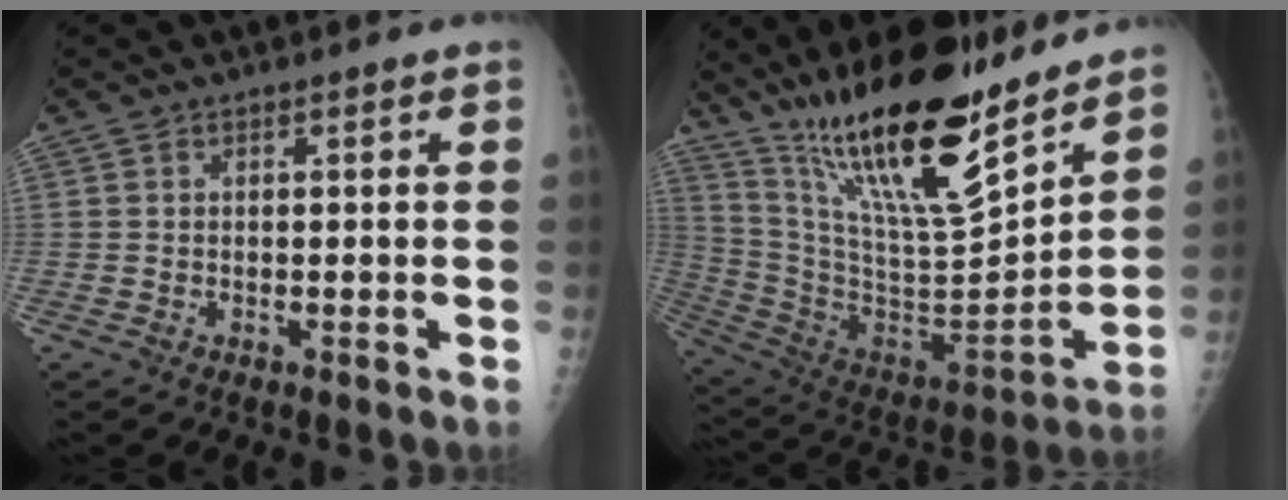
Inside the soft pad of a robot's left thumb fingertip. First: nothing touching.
{"total": 26.0, "force": [19.1, 5.8, 16.7], "torque": [-0.259, -0.092, 0.337]}